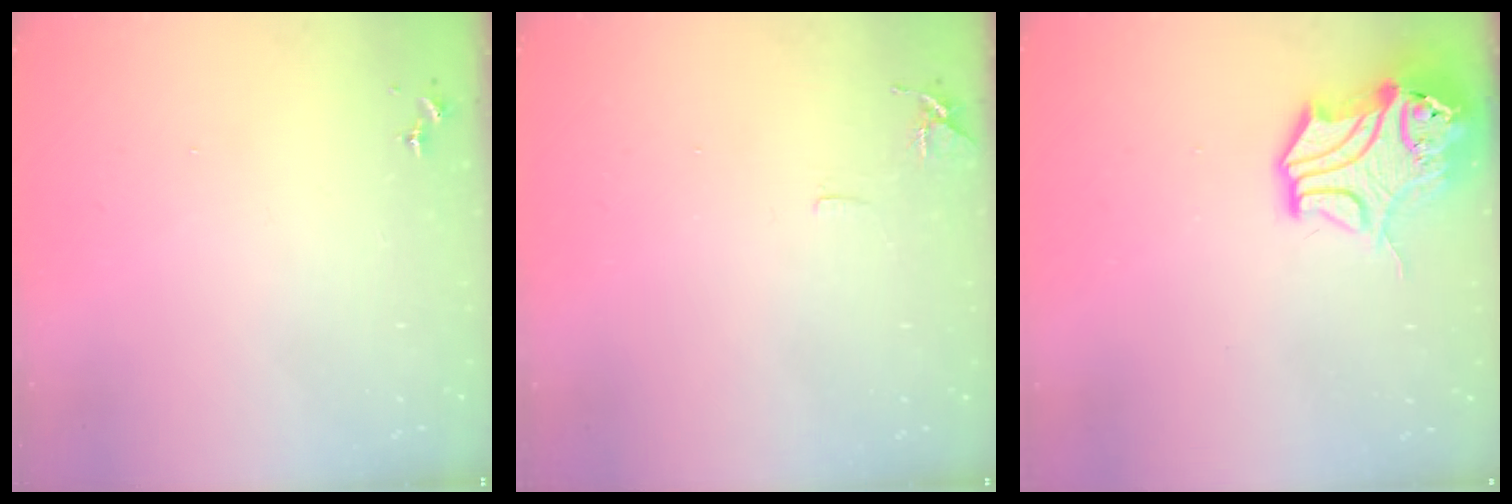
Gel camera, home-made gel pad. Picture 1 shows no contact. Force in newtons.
{"total": 6.5, "press": 6.4, "slide": 0.7}
{"total": 14.2, "press": 14.1, "slide": 1.9}